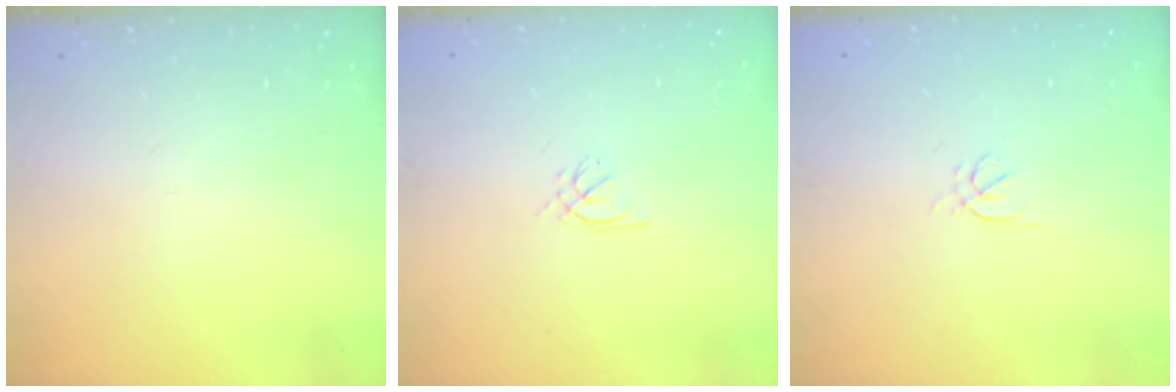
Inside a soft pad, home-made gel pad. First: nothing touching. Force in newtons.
{"total": 0.9, "press": 0.8, "slide": 0.4}
{"total": 1.7, "press": 1.6, "slide": 0.5}